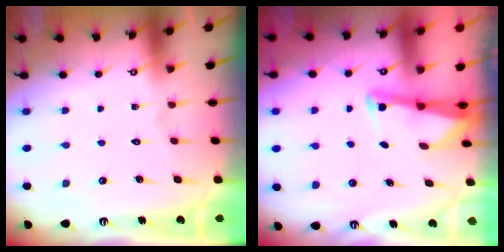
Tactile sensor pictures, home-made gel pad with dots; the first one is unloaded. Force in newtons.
{"total": 2.8, "press": 2.8, "slide": 0.2}